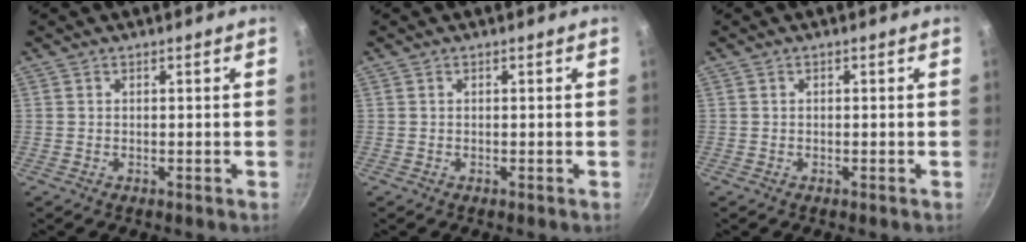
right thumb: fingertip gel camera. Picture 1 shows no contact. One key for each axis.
{"total": 0.0}
{"total": 0.0}